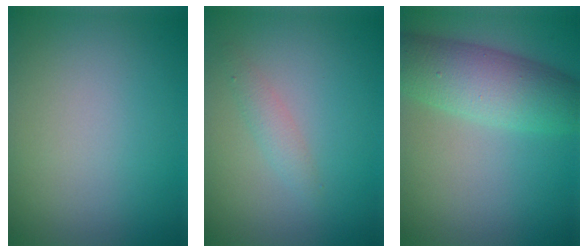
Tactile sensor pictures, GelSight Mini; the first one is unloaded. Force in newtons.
{"total": 1.3, "press": 1.3, "slide": 0.0}
{"total": 7.0, "press": 7.0, "slide": 0.2}